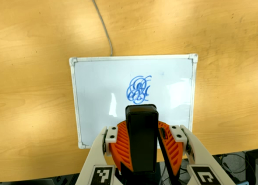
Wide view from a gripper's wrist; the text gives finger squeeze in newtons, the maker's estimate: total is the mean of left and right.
{"total": 8.6, "left": 9.1, "right": 8.1}